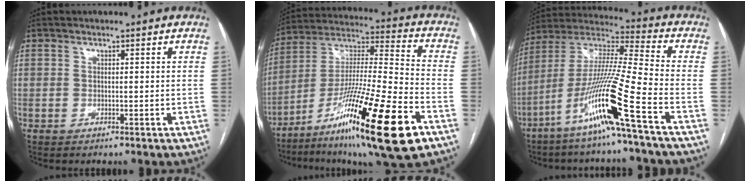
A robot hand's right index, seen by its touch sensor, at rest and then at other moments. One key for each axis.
{"total": 23.3, "fx": -12.3, "fy": 0.9, "fz": 19.8, "tx": -0.339, "ty": -0.039, "tz": -0.215}
{"total": 16.2, "fx": -8.1, "fy": -1.9, "fz": 14.0, "tx": -0.288, "ty": -0.021, "tz": -0.158}